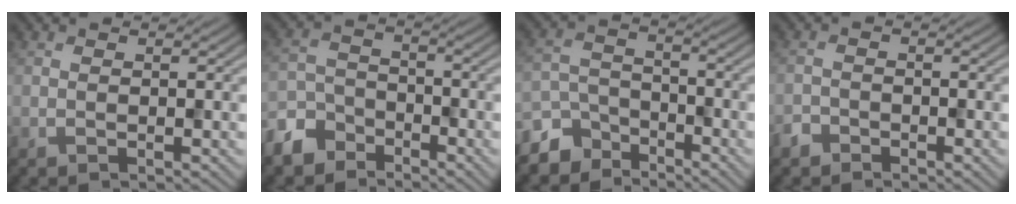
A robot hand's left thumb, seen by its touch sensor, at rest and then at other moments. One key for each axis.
{"total": 6.4, "fx": -4.9, "fy": 3.7, "fz": 1.9, "tx": -0.049, "ty": -0.005, "tz": -0.116}
{"total": 7.0, "fx": -5.6, "fy": 3.8, "fz": 1.7, "tx": -0.044, "ty": -0.008, "tz": -0.119}
{"total": 1.9, "fx": -1.5, "fy": 1.1, "fz": 0.3, "tx": -0.004, "ty": 0.000, "tz": -0.036}